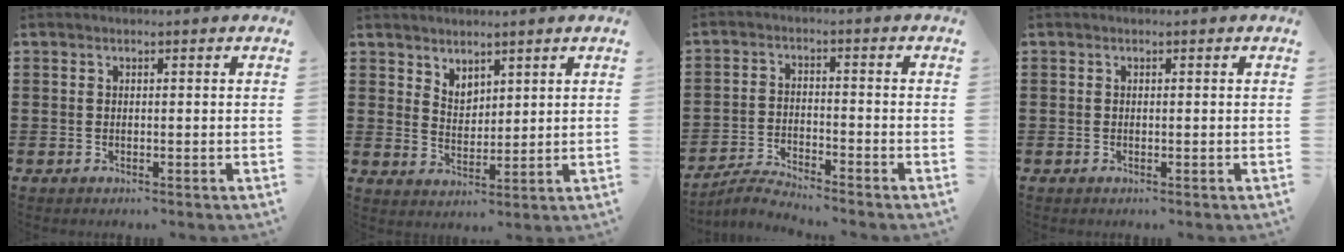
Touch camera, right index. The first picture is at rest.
{"total": 3.2, "force": [2.8, 1.4, -0.1], "torque": [-0.009, -0.002, 0.054]}
{"total": 3.7, "force": [-3.6, -0.1, 0.3], "torque": [-0.010, 0.005, -0.075]}
{"total": 0.0}